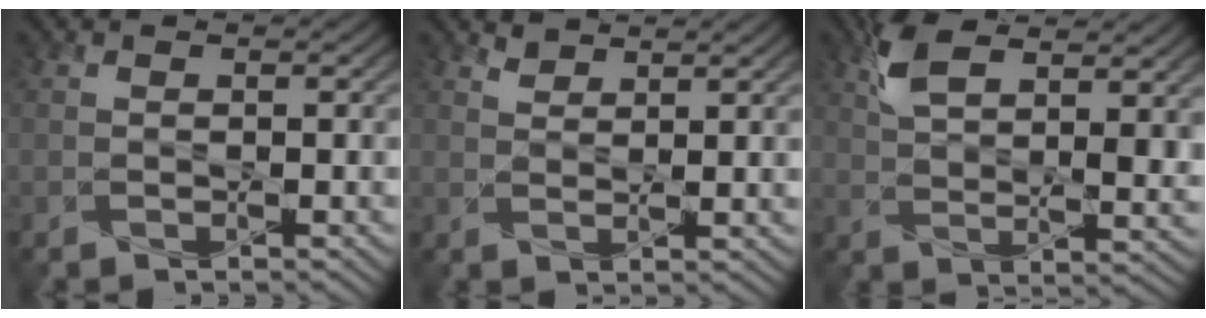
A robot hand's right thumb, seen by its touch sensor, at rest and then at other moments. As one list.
[{"total": 2.2, "force": [1.9, 0.4, 0.9], "torque": [-0.019, 0.001, 0.041]}, {"total": 10.3, "force": [5.1, 4.1, 8.0], "torque": [-0.165, 0.000, 0.100]}]